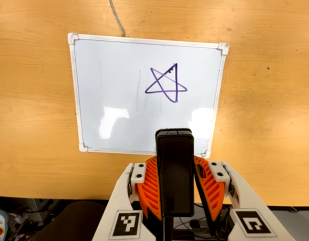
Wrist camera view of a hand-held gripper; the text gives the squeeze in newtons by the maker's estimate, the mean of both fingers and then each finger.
{"total": 6.5, "left": 5.4, "right": 7.7}